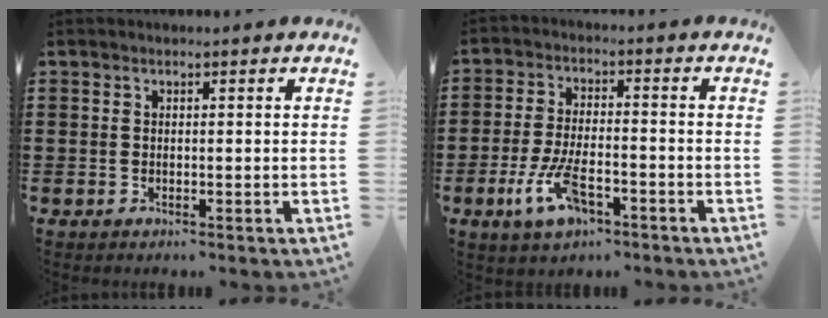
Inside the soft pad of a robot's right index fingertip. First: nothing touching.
{"total": 8.1, "force": [-3.5, 3.3, 6.5], "torque": [-0.142, -0.005, -0.065]}